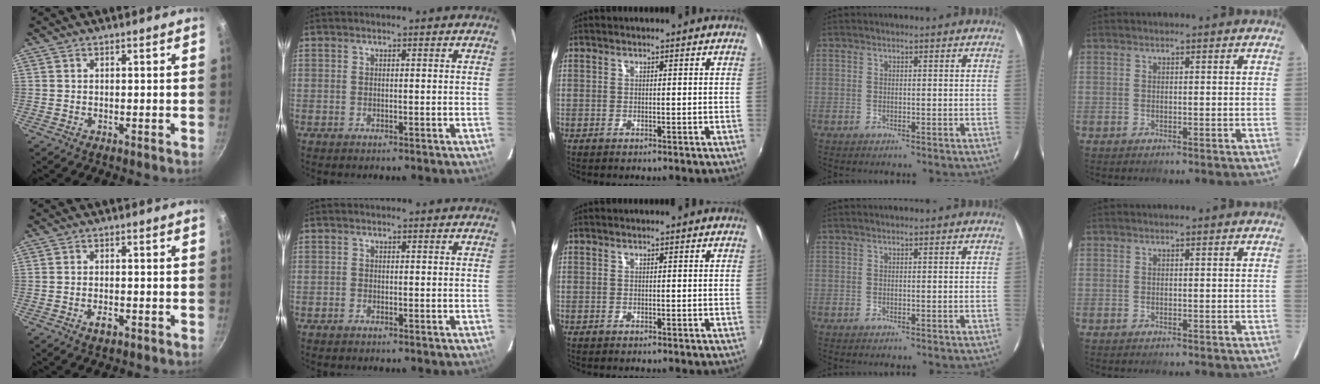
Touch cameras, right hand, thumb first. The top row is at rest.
{"thumb": {"total": 2.3, "force": [-1.2, 1.1, 1.7], "torque": [-0.034, 0.005, -0.023]}, "index": {"total": 0.6, "force": [-0.5, 0.3, 0.0], "torque": [-0.002, 0.002, -0.011]}}